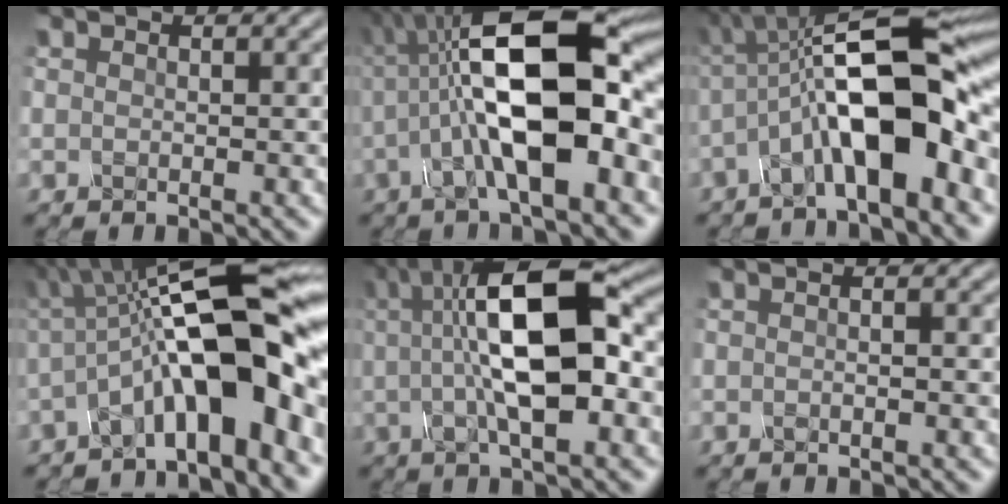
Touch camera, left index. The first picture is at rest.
{"total": 13.3, "force": [-0.6, 4.9, 12.4], "torque": [-0.202, 0.017, -0.020]}
{"total": 12.3, "force": [-2.5, 3.8, 11.5], "torque": [-0.185, 0.017, -0.052]}
{"total": 12.5, "force": [-1.4, 3.4, 11.9], "torque": [-0.182, 0.027, -0.035]}
{"total": 11.4, "force": [1.3, 3.5, 10.8], "torque": [-0.171, 0.022, 0.013]}
{"total": 0.9, "force": [-0.1, 0.1, 0.9], "torque": [-0.011, -0.005, -0.006]}